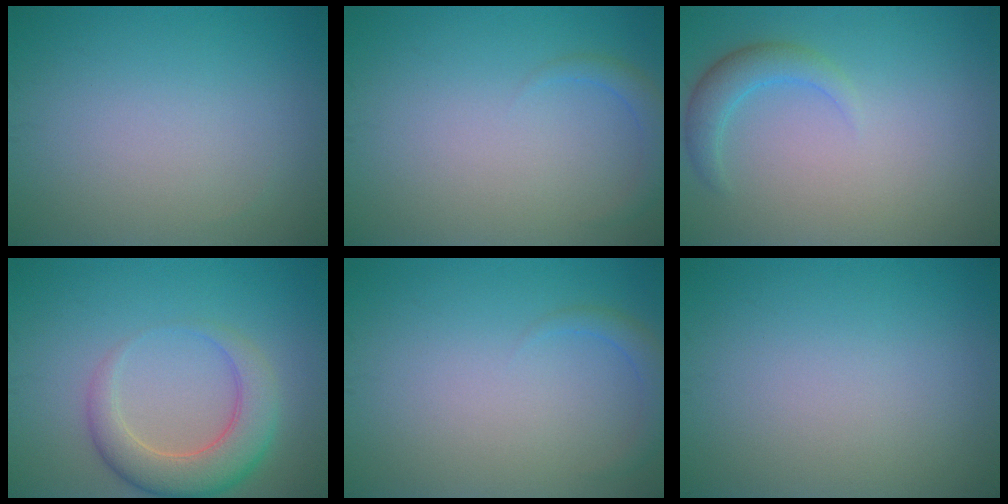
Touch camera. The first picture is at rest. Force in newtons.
{"total": 1.5, "press": 1.5, "slide": 0.1}
{"total": 2.4, "press": 2.4, "slide": 0.1}
{"total": 5.3, "press": 5.3, "slide": 0.3}
{"total": 1.5, "press": 1.5, "slide": 0.1}
{"total": 0.0}